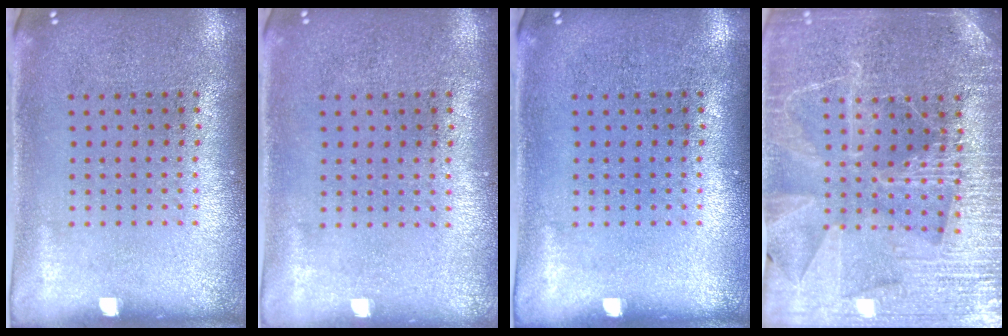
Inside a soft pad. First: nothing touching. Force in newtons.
{"total": 0.0}
{"total": 0.0}
{"total": 4.2, "press": 4.0, "slide": 1.4}